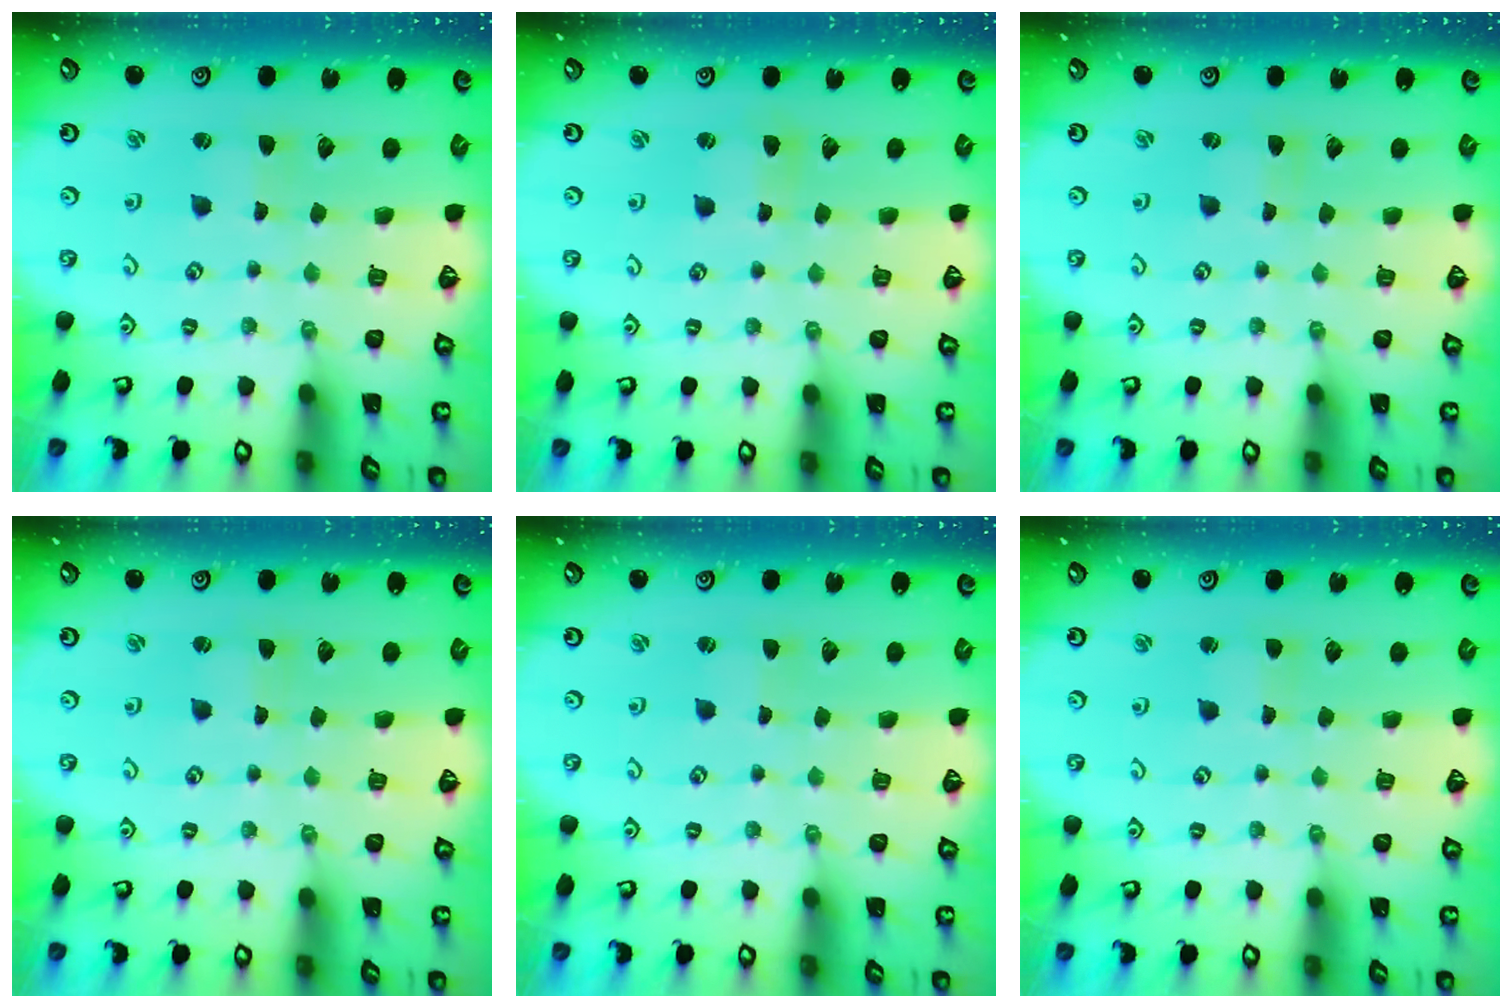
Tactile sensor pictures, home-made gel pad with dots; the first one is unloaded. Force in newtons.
{"total": 1.9, "press": 1.9, "slide": 0.3}
{"total": 0.0}
{"total": 0.5, "press": 0.5, "slide": 0.1}
{"total": 0.0}
{"total": 1.6, "press": 1.6, "slide": 0.3}